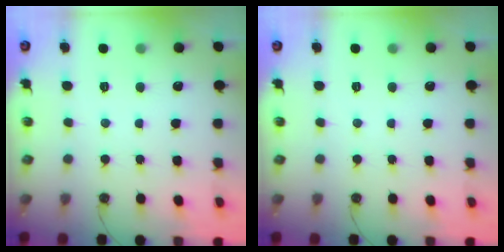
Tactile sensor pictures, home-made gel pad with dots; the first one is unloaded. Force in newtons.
{"total": 0.0}